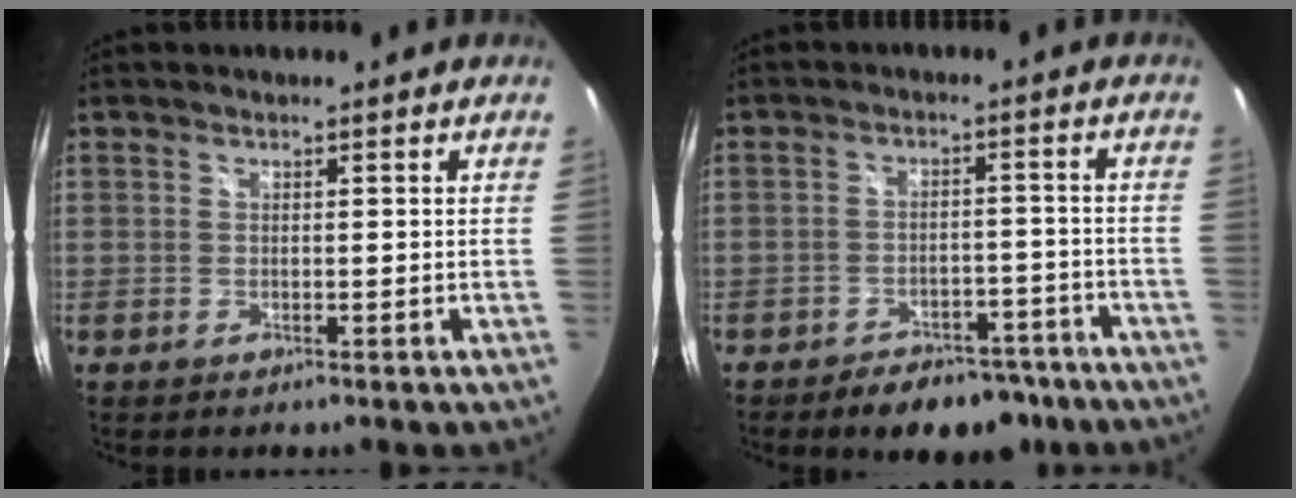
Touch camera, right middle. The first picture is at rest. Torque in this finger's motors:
{"motor_torque": [0.48, -0.67, 0.14, 0.03]}